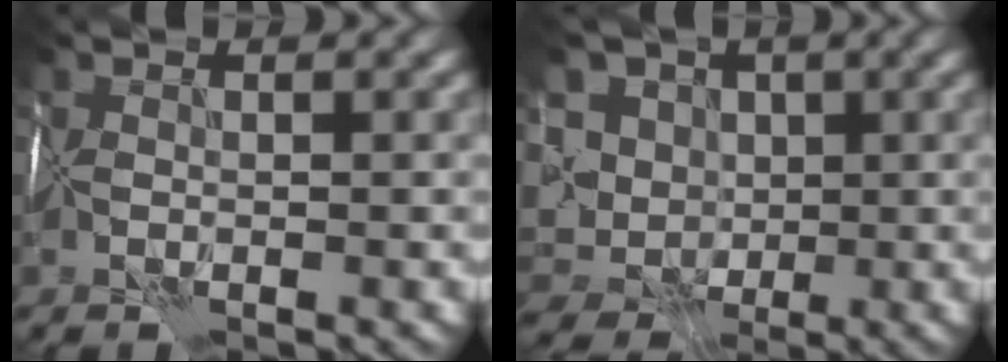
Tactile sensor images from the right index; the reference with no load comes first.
{"total": 11.0, "force": [2.7, 9.0, 5.6], "torque": [-0.107, 0.013, 0.034]}